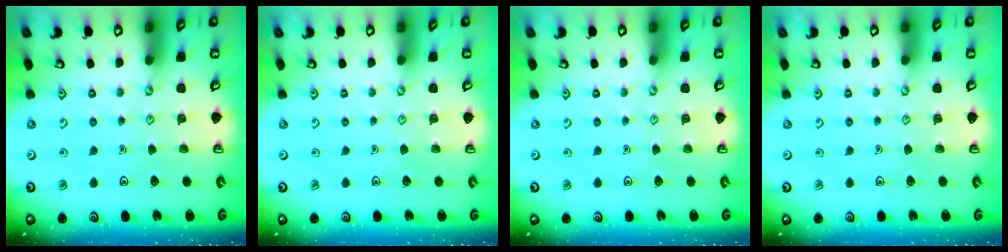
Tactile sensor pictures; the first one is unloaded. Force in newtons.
{"total": 0.0}
{"total": 0.0}
{"total": 0.0}